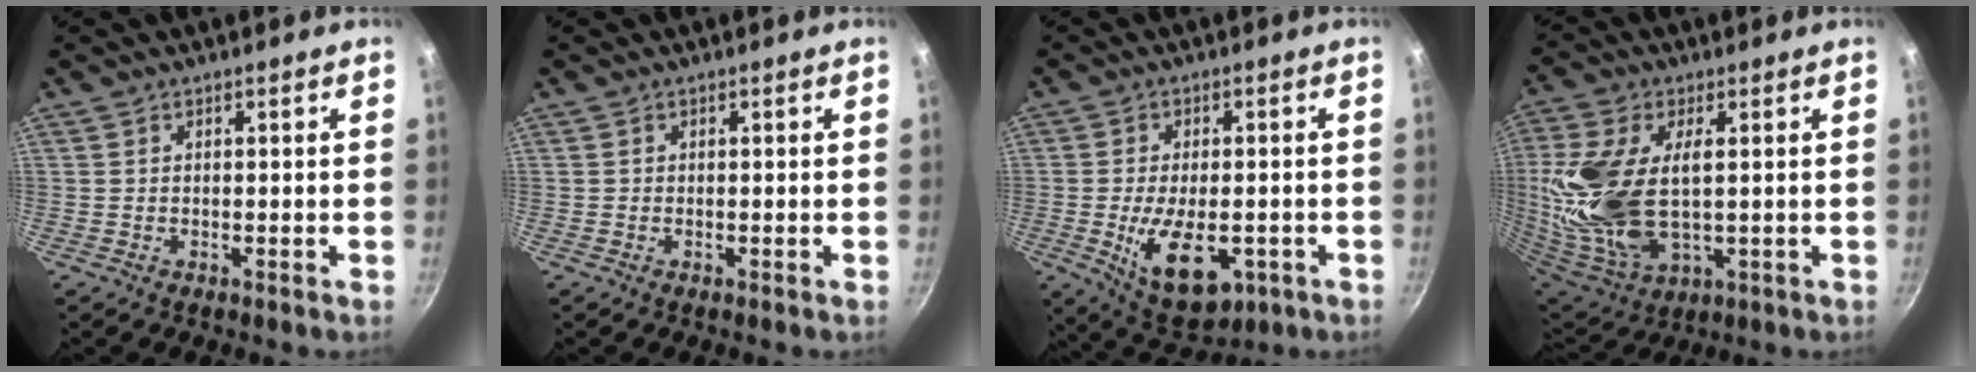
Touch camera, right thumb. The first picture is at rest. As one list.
[{"total": 0.0}, {"total": 12.4, "force": [-3.6, 6.5, 9.9], "torque": [-0.154, -0.003, -0.042]}, {"total": 19.8, "force": [0.8, 10.4, 16.9], "torque": [-0.378, -0.015, 0.028]}]